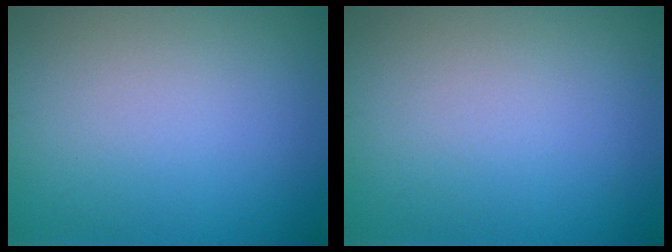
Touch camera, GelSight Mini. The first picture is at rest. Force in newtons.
{"total": 0.0}